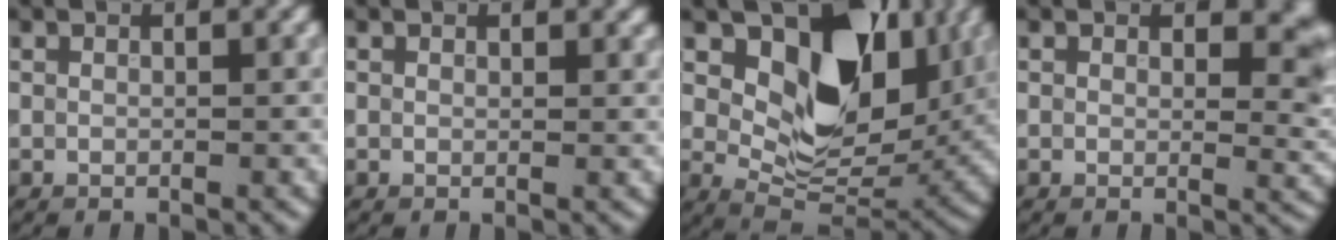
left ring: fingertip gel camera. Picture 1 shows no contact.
{"total": 0.6, "force": [0.4, 0.4, 0.2], "torque": [0.001, -0.004, 0.006]}
{"total": 11.1, "force": [3.6, 6.8, 8.0], "torque": [-0.124, -0.016, 0.061]}
{"total": 4.3, "force": [1.6, 2.4, 3.2], "torque": [-0.030, -0.007, 0.021]}